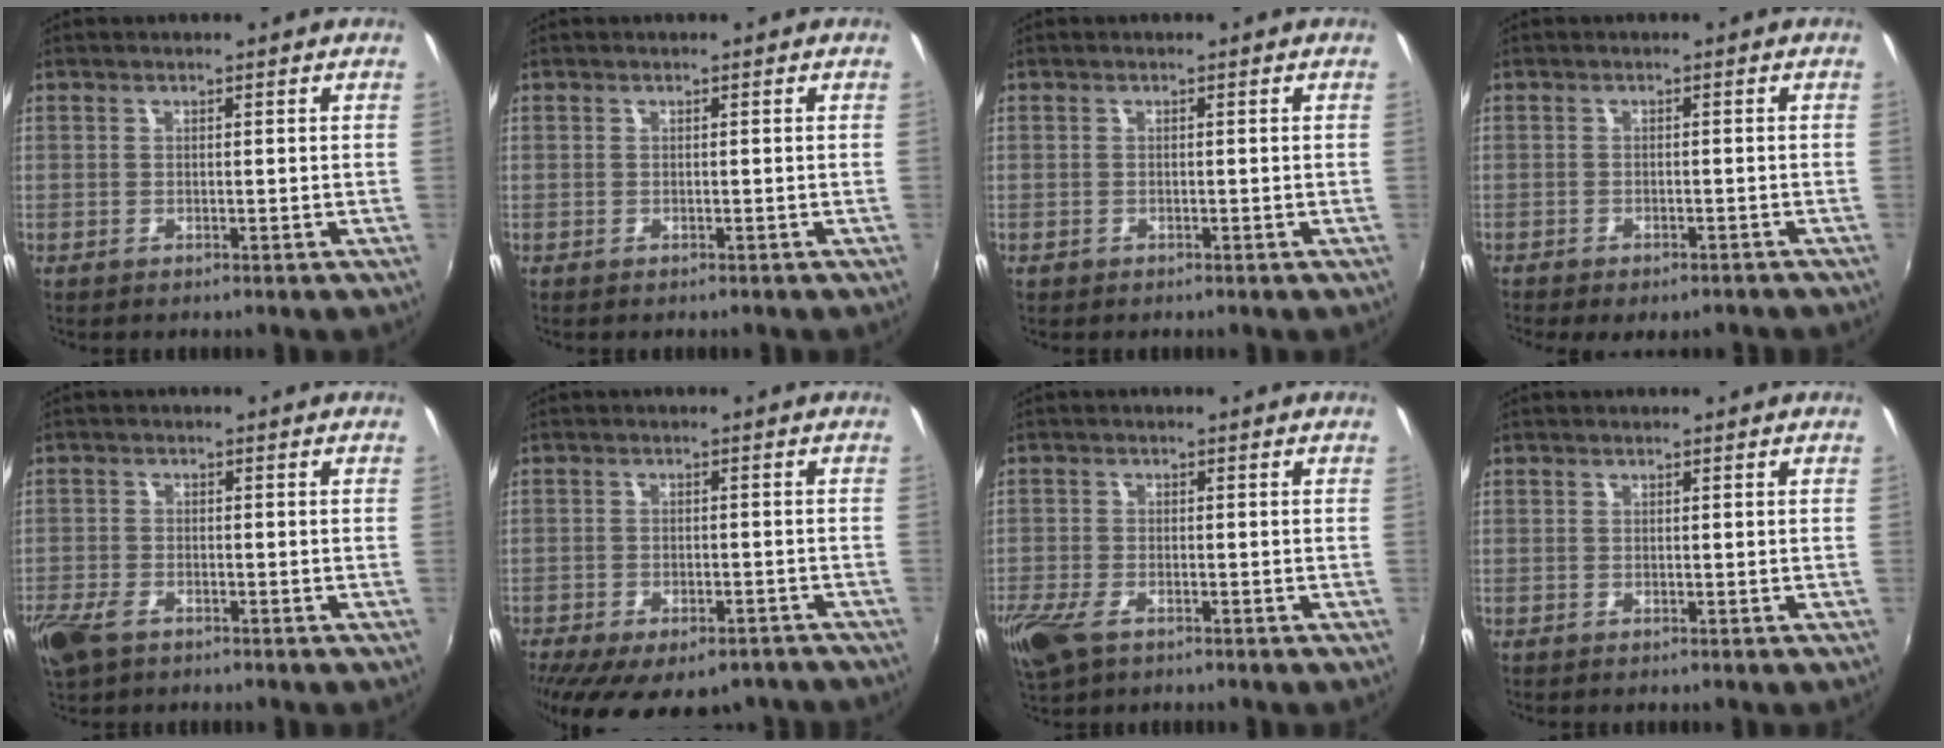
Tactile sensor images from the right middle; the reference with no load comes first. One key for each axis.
{"total": 0.0}
{"total": 0.8, "fx": -0.5, "fy": 0.6, "fz": 0.1, "tx": -0.004, "ty": -0.003, "tz": -0.008}
{"total": 5.6, "fx": -4.5, "fy": 1.7, "fz": 2.8, "tx": -0.064, "ty": -0.020, "tz": -0.059}
{"total": 6.7, "fx": -4.3, "fy": 3.4, "fz": 3.8, "tx": -0.106, "ty": -0.017, "tz": -0.083}
{"total": 16.5, "fx": -12.0, "fy": 7.1, "fz": 8.8, "tx": -0.178, "ty": -0.035, "tz": -0.157}
{"total": 7.7, "fx": -4.6, "fy": 3.7, "fz": 5.0, "tx": -0.128, "ty": -0.027, "tz": -0.087}
{"total": 0.0}